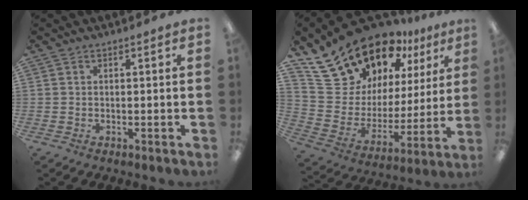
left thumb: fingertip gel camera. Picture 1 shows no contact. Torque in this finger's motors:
{"motor_torque": [2.50, 2.51, 1.38, -1.38, 0.10]}